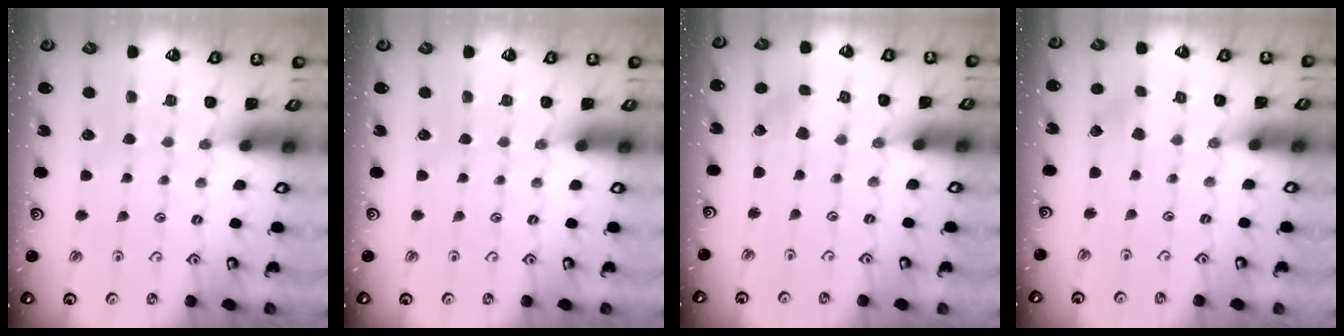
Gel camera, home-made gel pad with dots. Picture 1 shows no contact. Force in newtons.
{"total": 0.0}
{"total": 2.2, "press": 2.2, "slide": 0.3}
{"total": 1.8, "press": 1.8, "slide": 0.3}